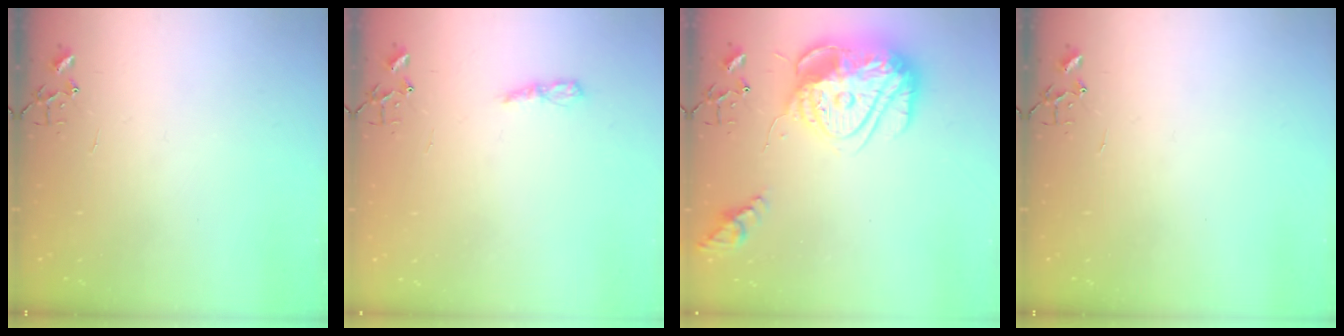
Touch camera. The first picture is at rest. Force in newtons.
{"total": 6.8, "press": 6.8, "slide": 0.5}
{"total": 24.2, "press": 24.1, "slide": 2.0}
{"total": 0.0}